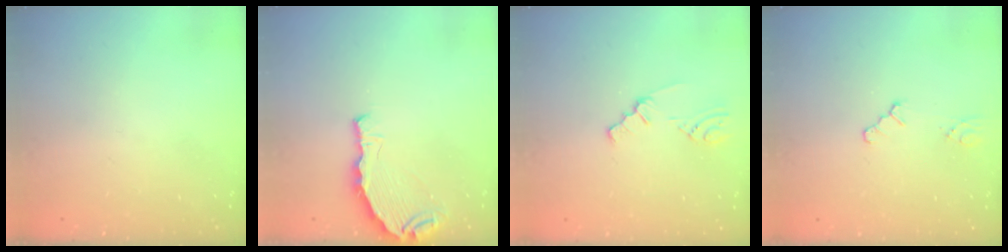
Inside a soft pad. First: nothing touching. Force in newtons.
{"total": 6.9, "press": 5.9, "slide": 3.6}
{"total": 1.5, "press": 1.5, "slide": 0.3}
{"total": 1.0, "press": 1.0, "slide": 0.3}